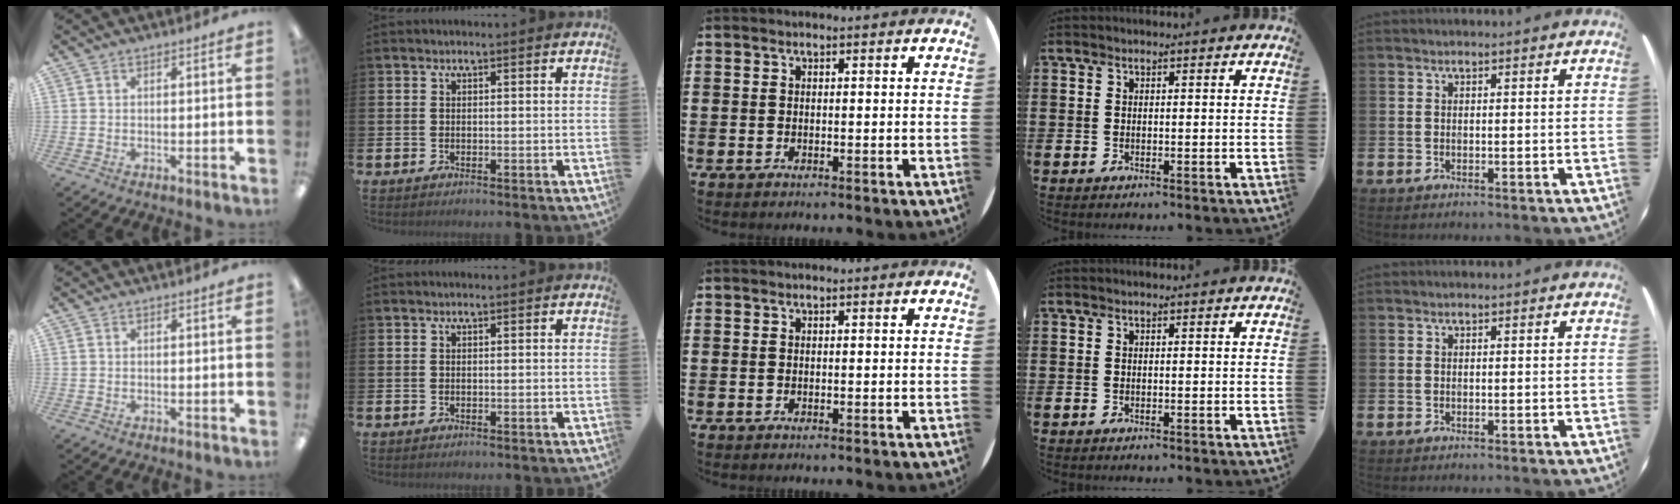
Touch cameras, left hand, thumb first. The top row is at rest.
{}